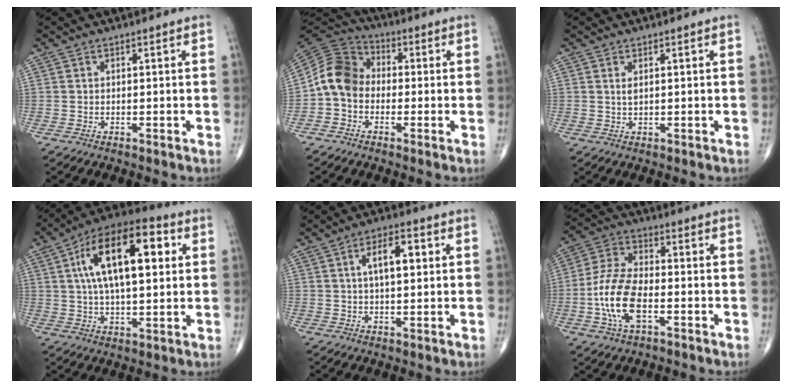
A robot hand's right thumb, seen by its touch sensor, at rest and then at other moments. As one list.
[{"total": 9.4, "force": [-1.3, 7.6, 5.4], "torque": [-0.092, 0.031, -0.042]}, {"total": 1.2, "force": [0.4, 0.4, 1.1], "torque": [-0.024, -0.002, 0.011]}, {"total": 19.5, "force": [4.8, 8.7, 16.8], "torque": [-0.264, 0.017, 0.069]}, {"total": 7.3, "force": [1.7, 3.2, 6.3], "torque": [-0.092, 0.007, 0.023]}, {"total": 12.4, "force": [-3.3, 6.1, 10.3], "torque": [-0.216, 0.020, -0.068]}]